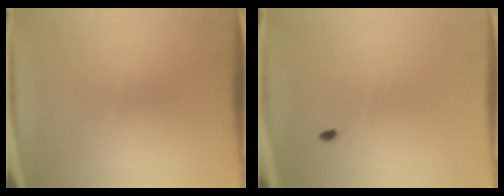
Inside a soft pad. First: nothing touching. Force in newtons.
{"total": 0.5}